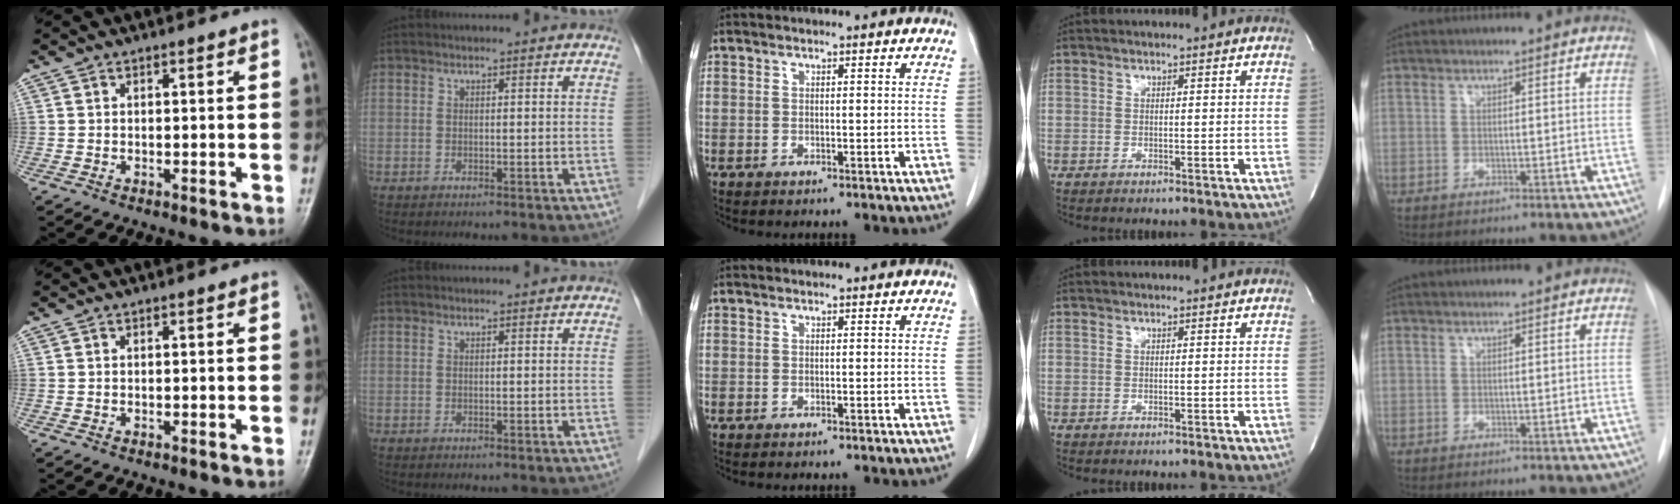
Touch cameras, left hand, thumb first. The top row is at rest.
{}